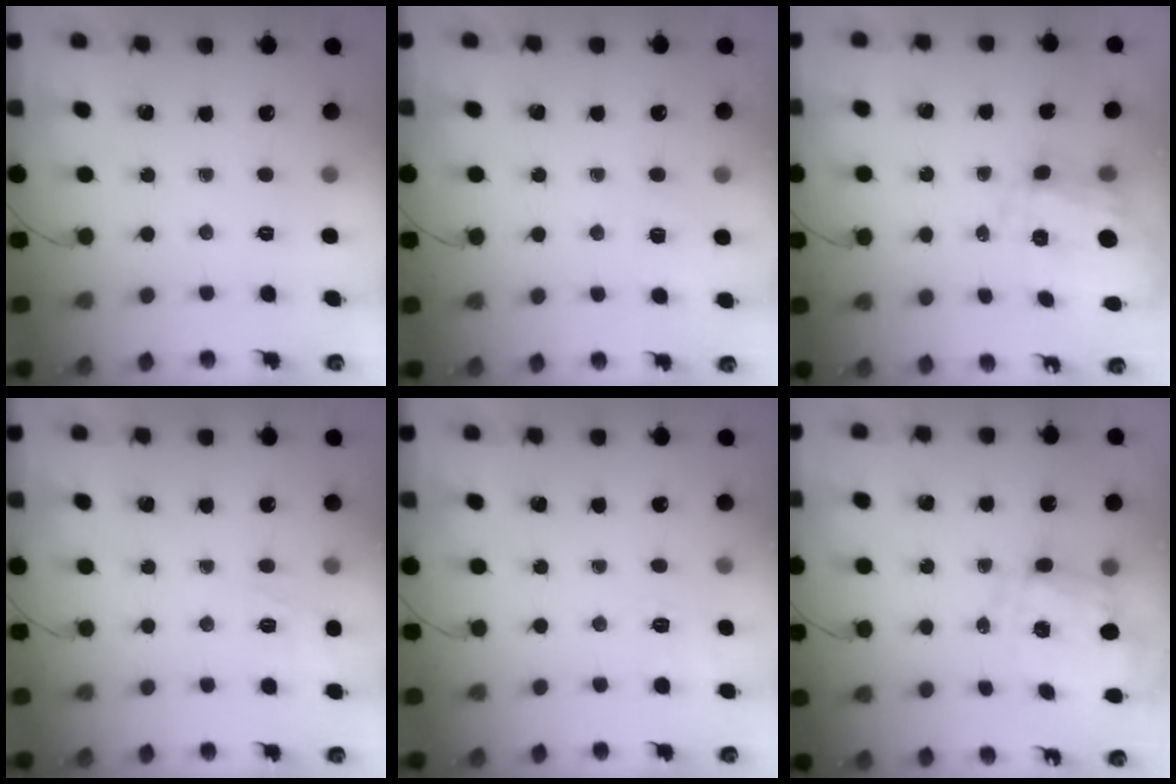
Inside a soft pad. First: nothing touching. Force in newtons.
{"total": 1.4, "press": 0.5, "slide": 1.3}
{"total": 10.6, "press": 10.6, "slide": 1.3}
{"total": 10.0, "press": 9.9, "slide": 1.3}
{"total": 3.3, "press": 2.6, "slide": 2.2}
{"total": 3.8, "press": 3.3, "slide": 1.8}